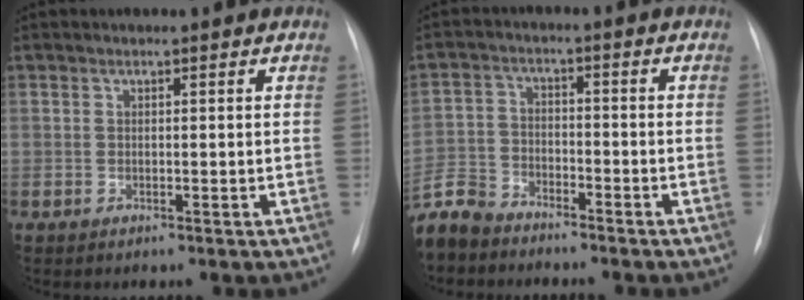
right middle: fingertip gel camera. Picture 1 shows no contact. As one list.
[{"total": 8.2, "force": [-7.6, 3.1, 1.2], "torque": [-0.029, -0.004, -0.148]}]